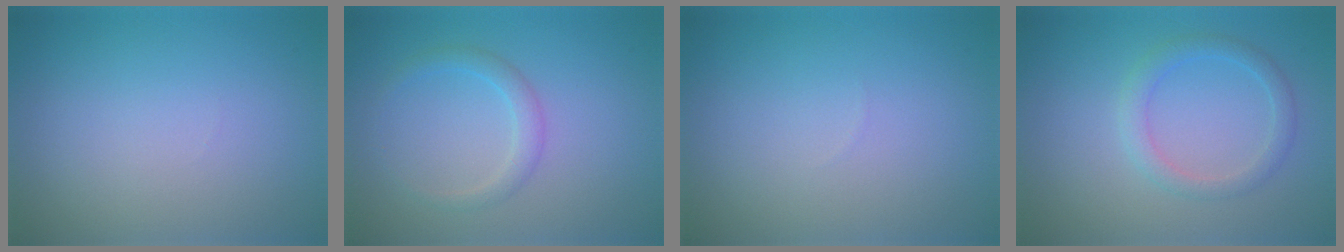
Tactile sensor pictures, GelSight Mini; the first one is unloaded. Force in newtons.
{"total": 1.7, "press": 1.7, "slide": 0.1}
{"total": 0.0}
{"total": 2.1, "press": 2.1, "slide": 0.1}